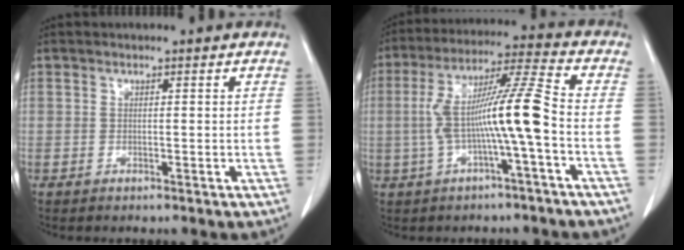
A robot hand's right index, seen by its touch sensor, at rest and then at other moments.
{"total": 11.5, "force": [-1.8, -0.5, 11.4], "torque": [-0.217, 0.026, -0.035]}